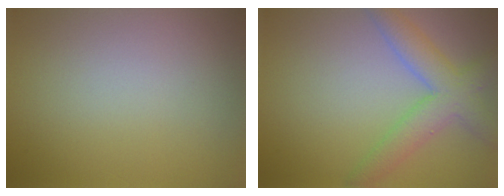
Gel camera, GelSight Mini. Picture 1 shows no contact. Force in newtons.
{"total": 4.6, "press": 4.6, "slide": 0.3}